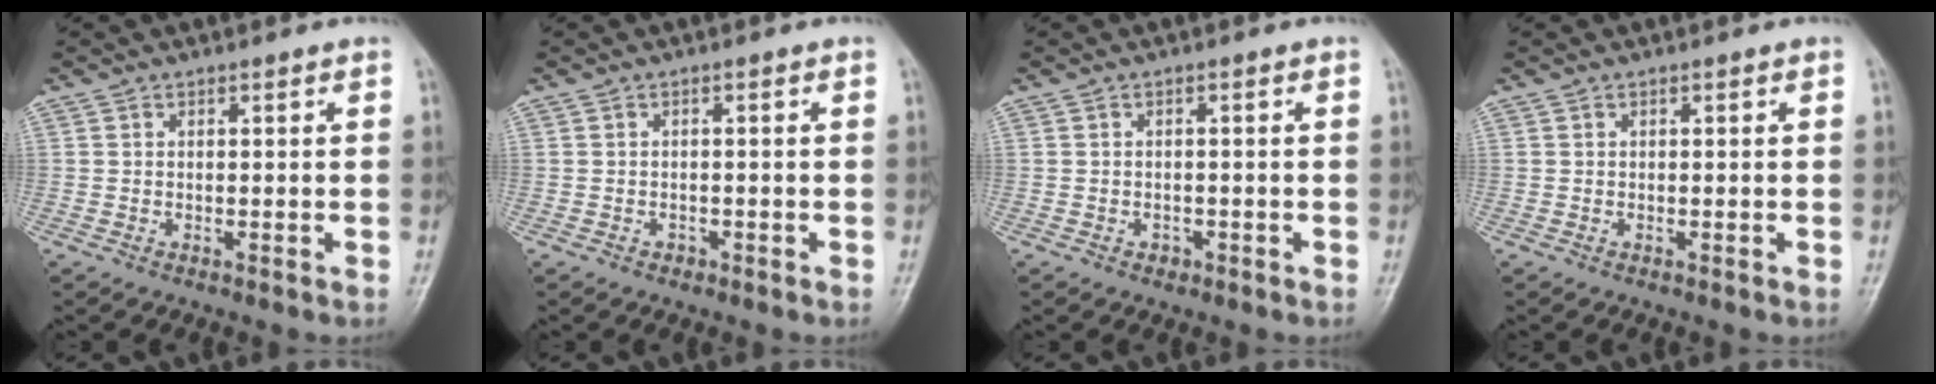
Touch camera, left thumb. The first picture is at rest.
{"total": 1.0, "force": [-0.6, 0.7, 0.3], "torque": [-0.001, 0.004, -0.011]}
{"total": 1.3, "force": [-0.7, 1.0, 0.4], "torque": [-0.002, 0.005, -0.010]}
{"total": 0.0}